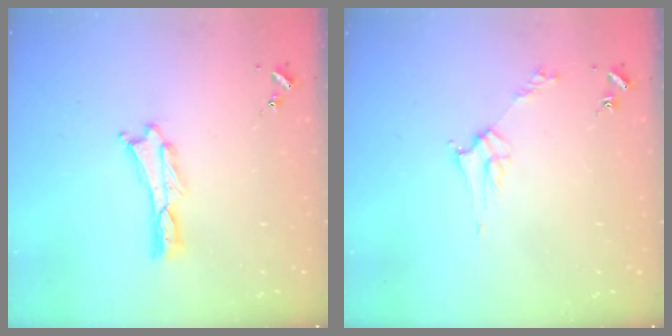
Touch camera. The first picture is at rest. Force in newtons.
{"total": 2.8, "press": 2.8, "slide": 0.3}